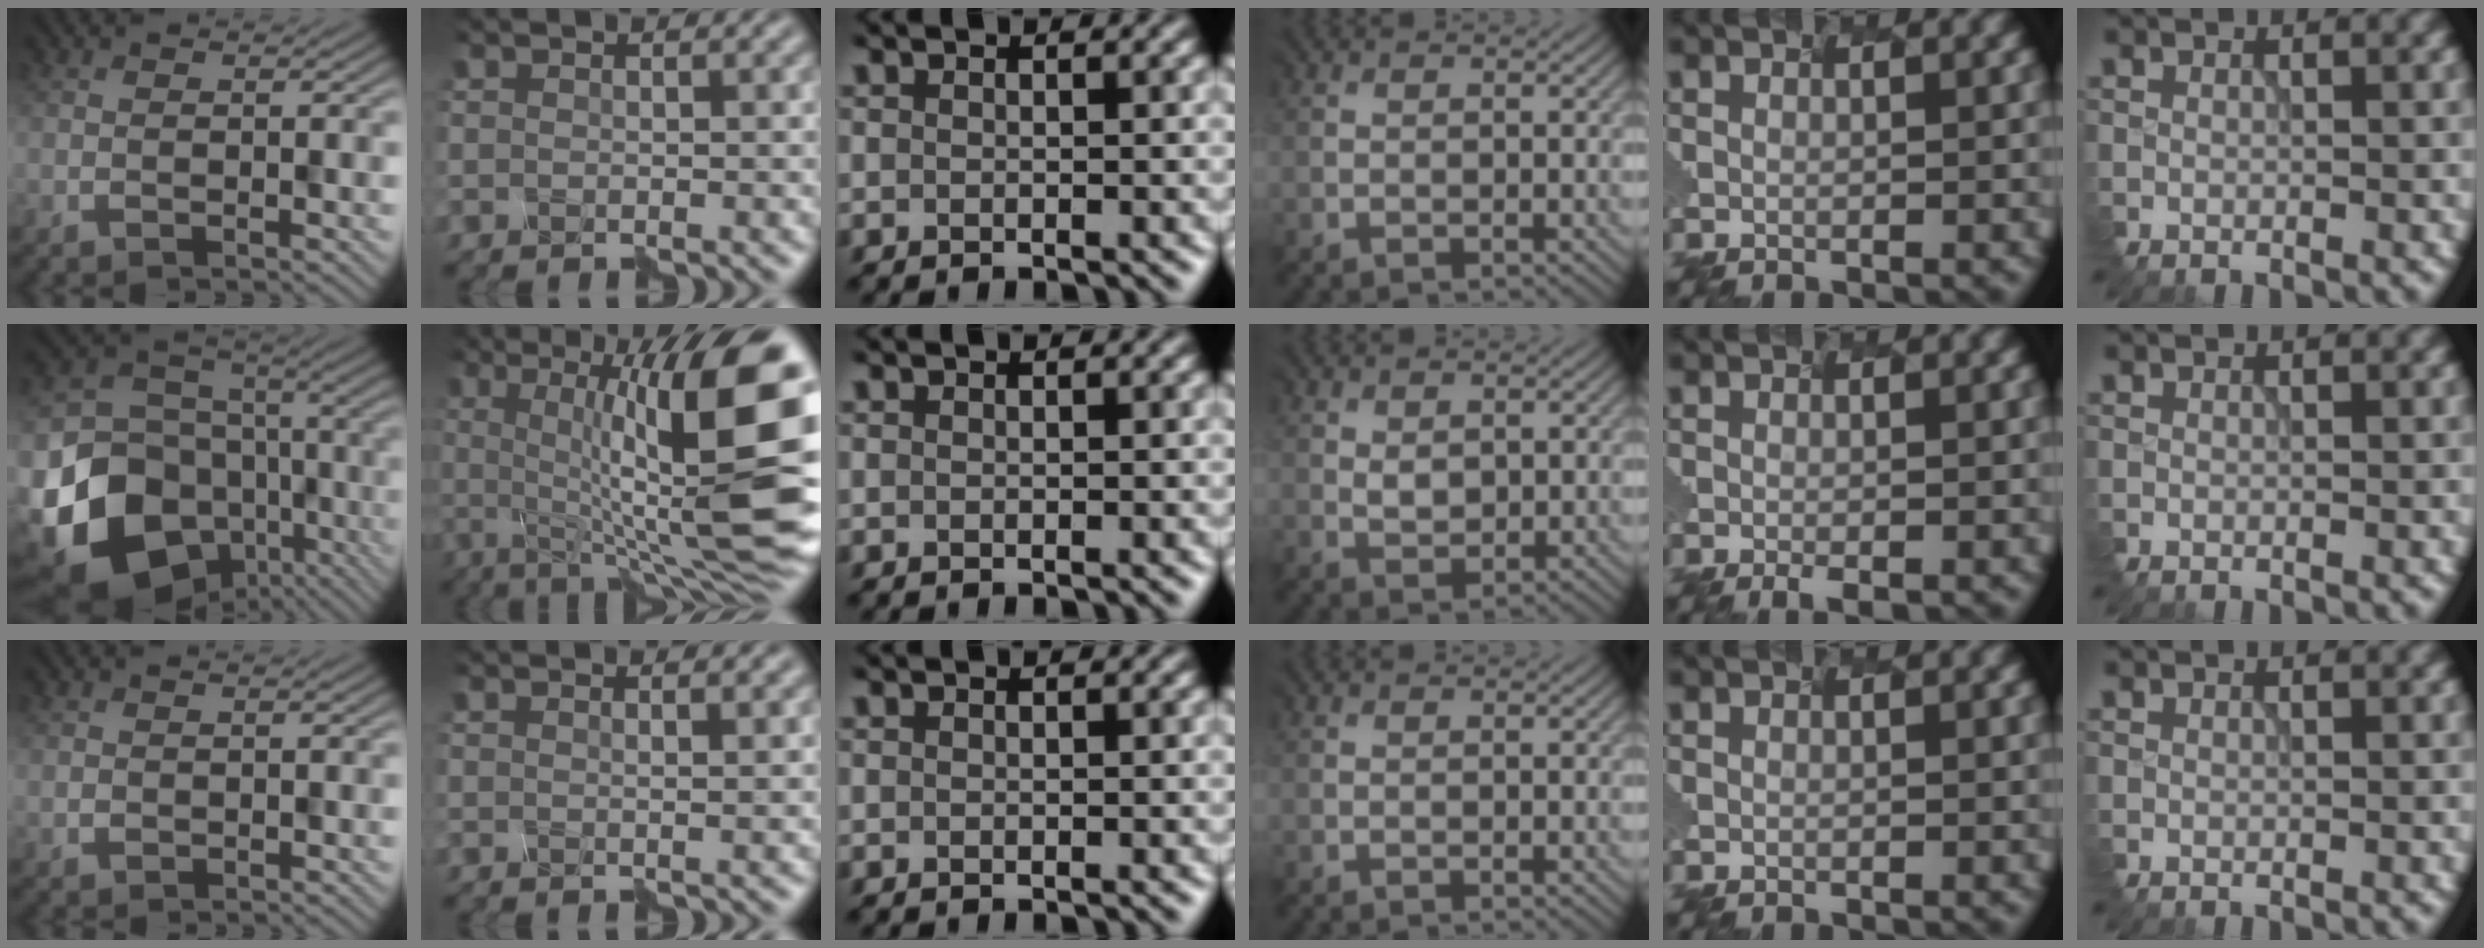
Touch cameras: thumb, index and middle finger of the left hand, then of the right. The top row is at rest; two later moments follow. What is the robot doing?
{"motion": "disassemble", "object": "puzzle pieces"}